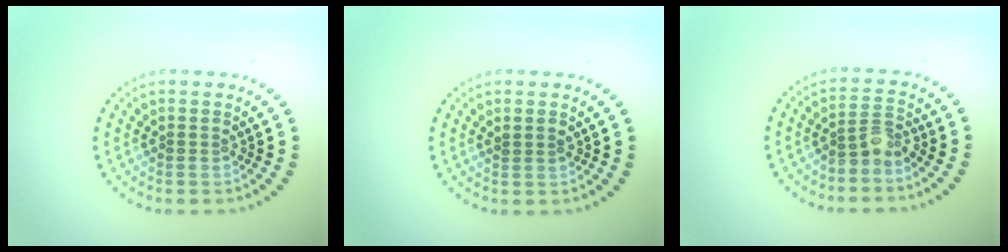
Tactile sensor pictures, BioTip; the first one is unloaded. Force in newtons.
{"total": 0.8, "press": 0.7, "slide": 0.4}
{"total": 2.1, "press": 1.6, "slide": 1.3}